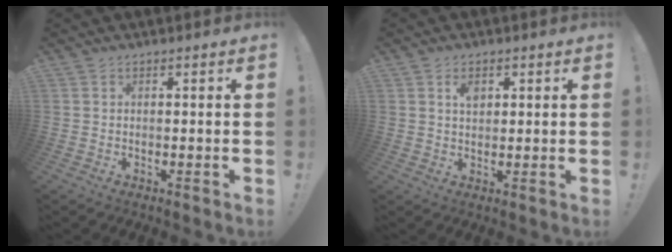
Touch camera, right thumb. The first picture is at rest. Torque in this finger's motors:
{"motor_torque": [0.19, 0.57, 0.38, 0.14, 0.02]}